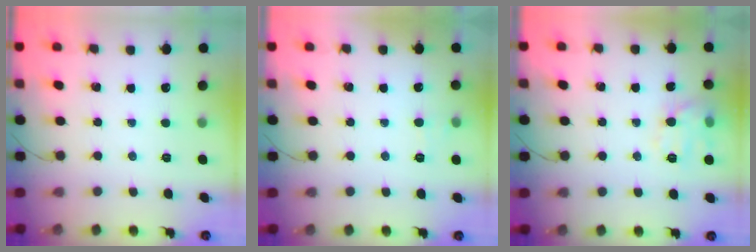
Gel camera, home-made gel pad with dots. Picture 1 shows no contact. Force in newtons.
{"total": 4.6, "press": 4.4, "slide": 1.3}
{"total": 11.5, "press": 11.4, "slide": 0.5}